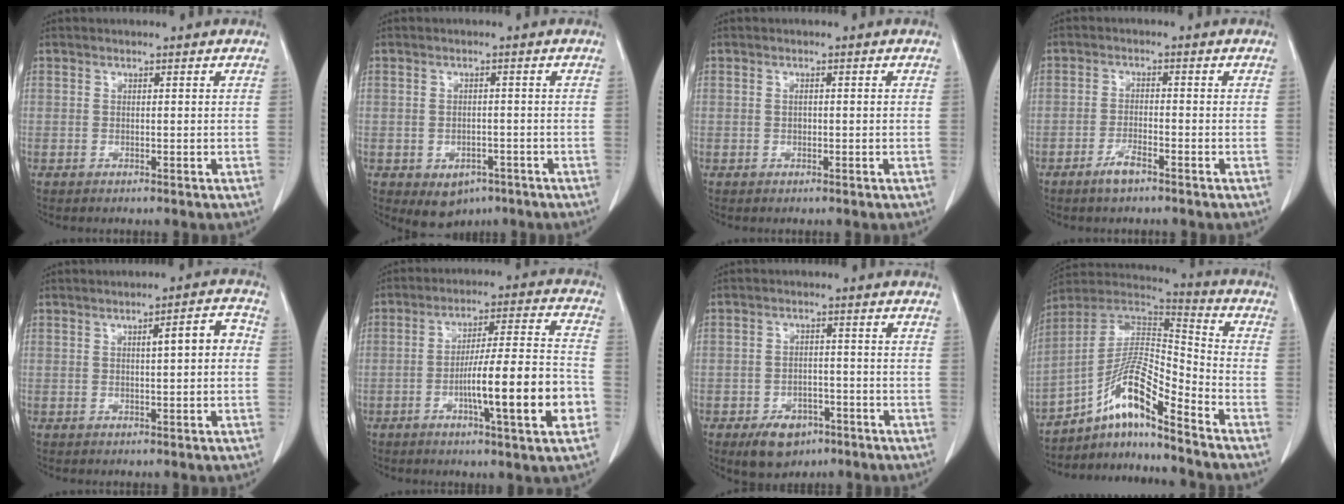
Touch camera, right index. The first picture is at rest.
{"total": 4.7, "force": [-2.5, 3.4, 2.0], "torque": [-0.020, 0.003, -0.021]}
{"total": 0.0}
{"total": 3.1, "force": [-2.2, 0.6, 2.1], "torque": [-0.041, 0.001, -0.039]}
{"total": 4.5, "force": [0.4, 0.8, 4.4], "torque": [-0.064, 0.016, 0.006]}
{"total": 15.0, "force": [-4.8, 0.6, 14.2], "torque": [-0.228, 0.003, -0.075]}
{"total": 6.2, "force": [-3.8, 3.9, 3.0], "torque": [-0.049, 0.004, -0.049]}
{"total": 13.3, "force": [-8.9, 1.5, 9.8], "torque": [-0.176, 0.022, -0.155]}